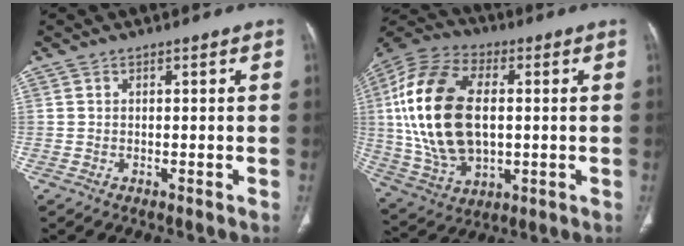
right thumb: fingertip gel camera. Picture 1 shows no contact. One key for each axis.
{"total": 23.4, "fx": 1.7, "fy": 14.0, "fz": 18.7, "tx": -0.377, "ty": 0.001, "tz": 0.038}